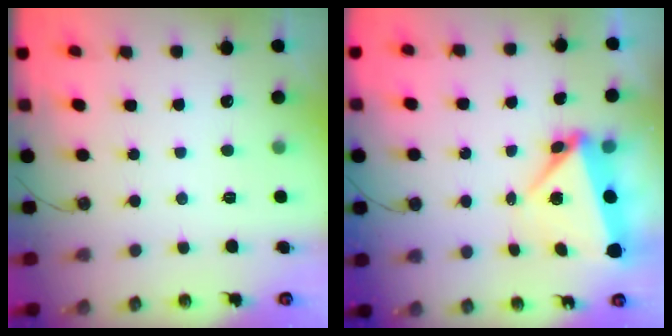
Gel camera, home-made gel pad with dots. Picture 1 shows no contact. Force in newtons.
{"total": 6.1, "press": 6.1, "slide": 0.1}